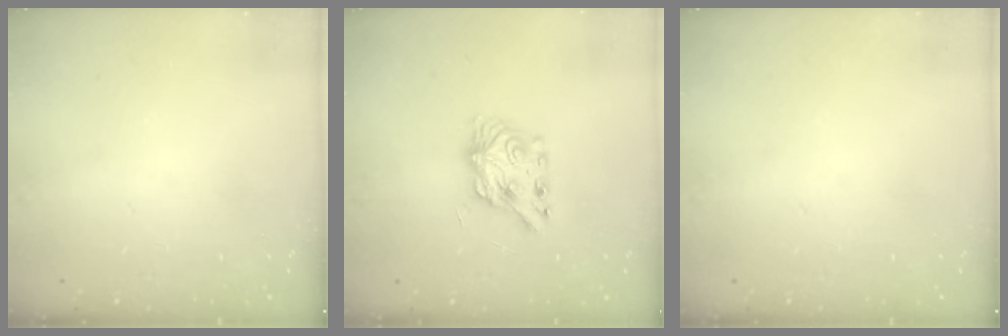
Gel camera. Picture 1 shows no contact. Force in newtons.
{"total": 7.2, "press": 7.2, "slide": 0.1}
{"total": 0.0}